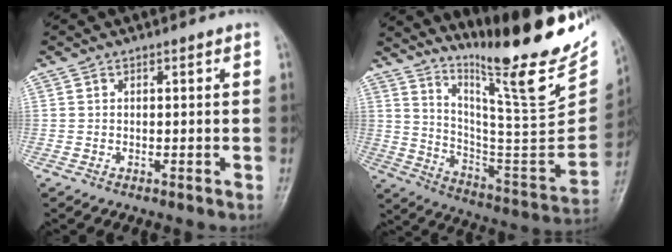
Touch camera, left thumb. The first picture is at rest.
{"total": 23.5, "force": [19.2, 2.3, 13.4], "torque": [-0.182, -0.139, 0.302]}